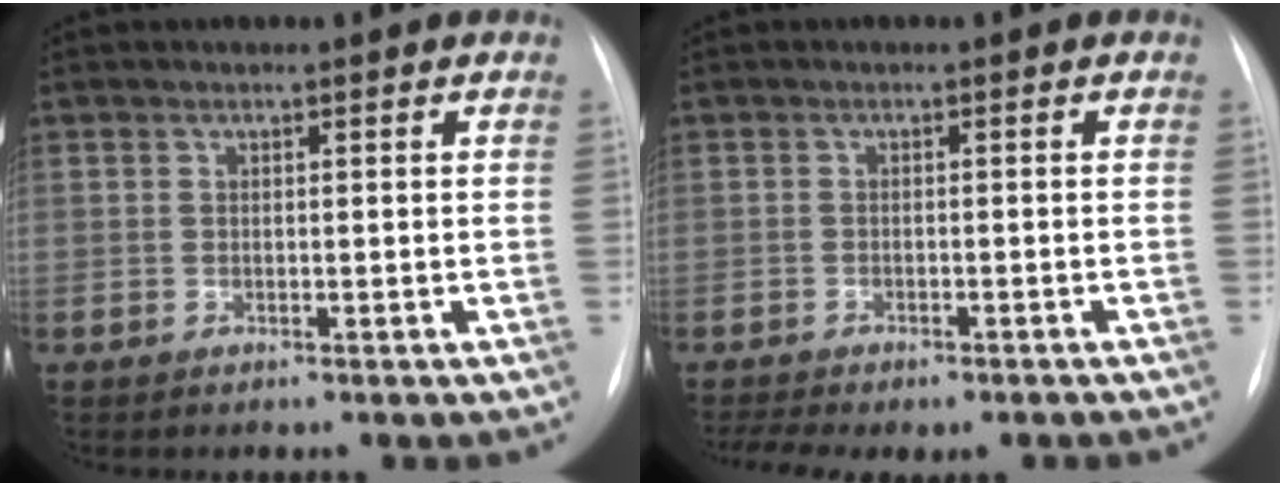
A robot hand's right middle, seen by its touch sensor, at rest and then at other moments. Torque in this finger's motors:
{"motor_torque": [0.93, -0.90, 0.16, 0.07]}